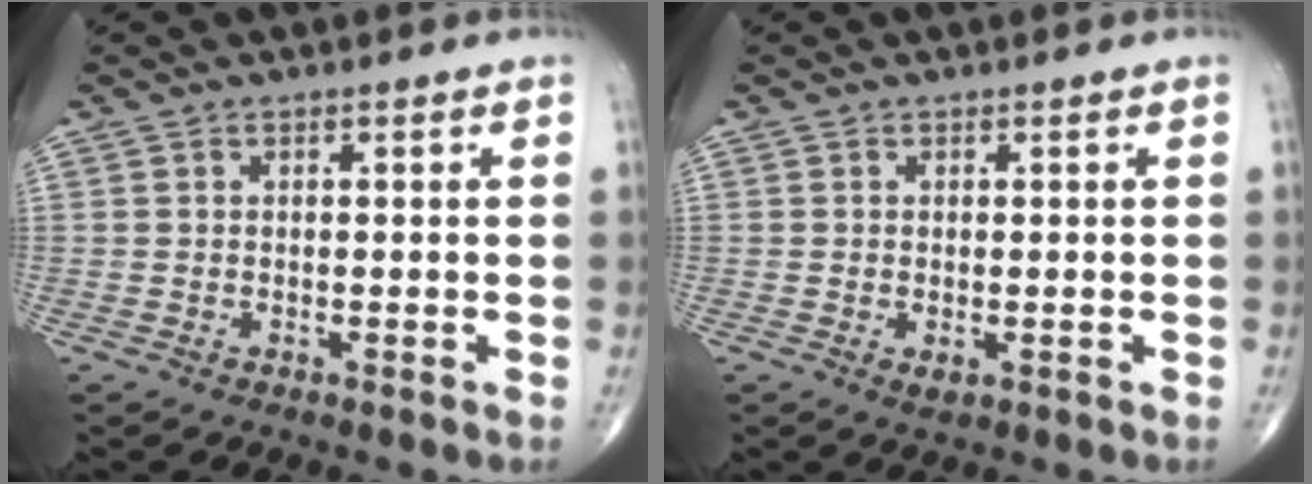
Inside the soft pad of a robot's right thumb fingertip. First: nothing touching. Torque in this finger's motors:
{"motor_torque": [-0.23, 0.20, 0.11, 0.15, 0.07]}